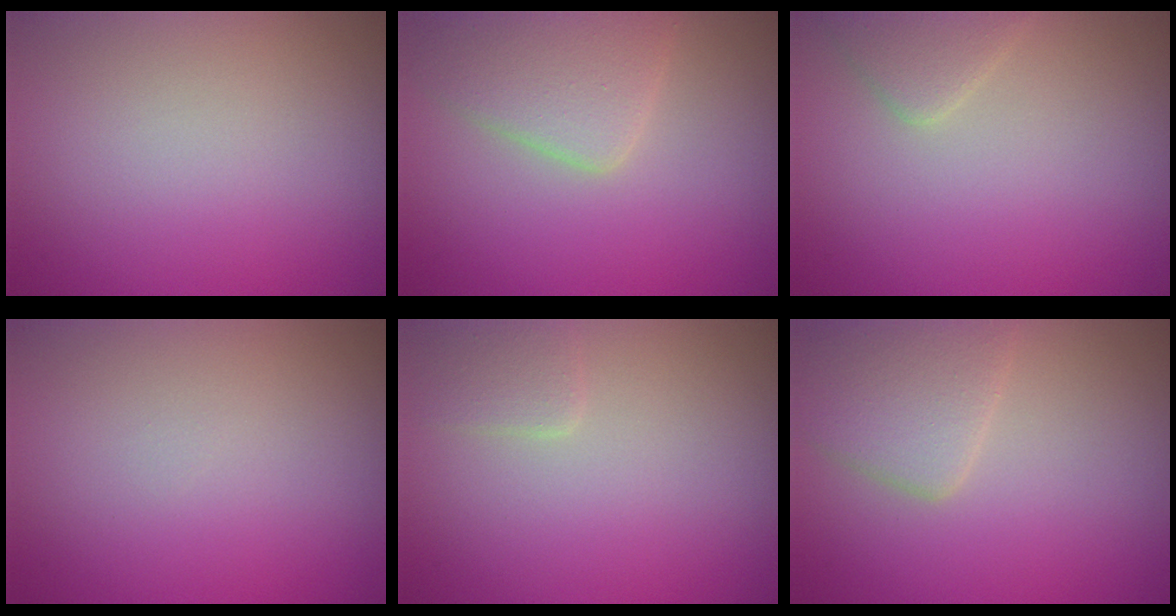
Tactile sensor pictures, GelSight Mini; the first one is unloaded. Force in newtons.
{"total": 4.0, "press": 4.0, "slide": 0.3}
{"total": 1.9, "press": 1.9, "slide": 0.1}
{"total": 0.0}
{"total": 1.4, "press": 1.4, "slide": 0.1}
{"total": 3.7, "press": 3.7, "slide": 0.2}